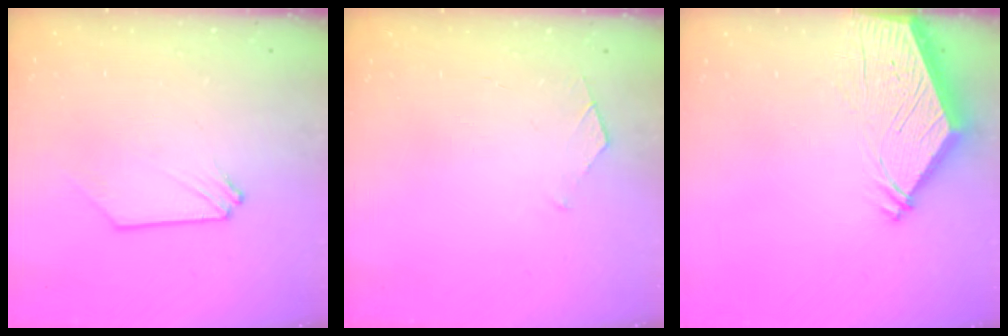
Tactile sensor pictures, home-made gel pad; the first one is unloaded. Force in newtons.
{"total": 4.4, "press": 4.4, "slide": 0.5}
{"total": 8.9, "press": 8.8, "slide": 1.3}